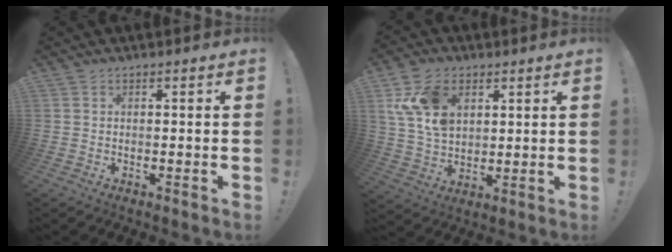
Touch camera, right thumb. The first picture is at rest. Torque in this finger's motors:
{"motor_torque": [1.79, 1.94, 1.23, 0.49, 0.08]}